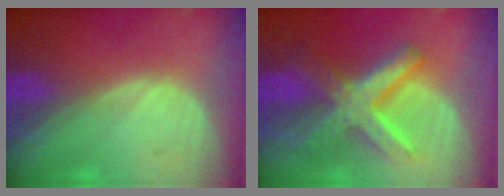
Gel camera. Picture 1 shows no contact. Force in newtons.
{"total": 8.8, "press": 8.8, "slide": 0.7}